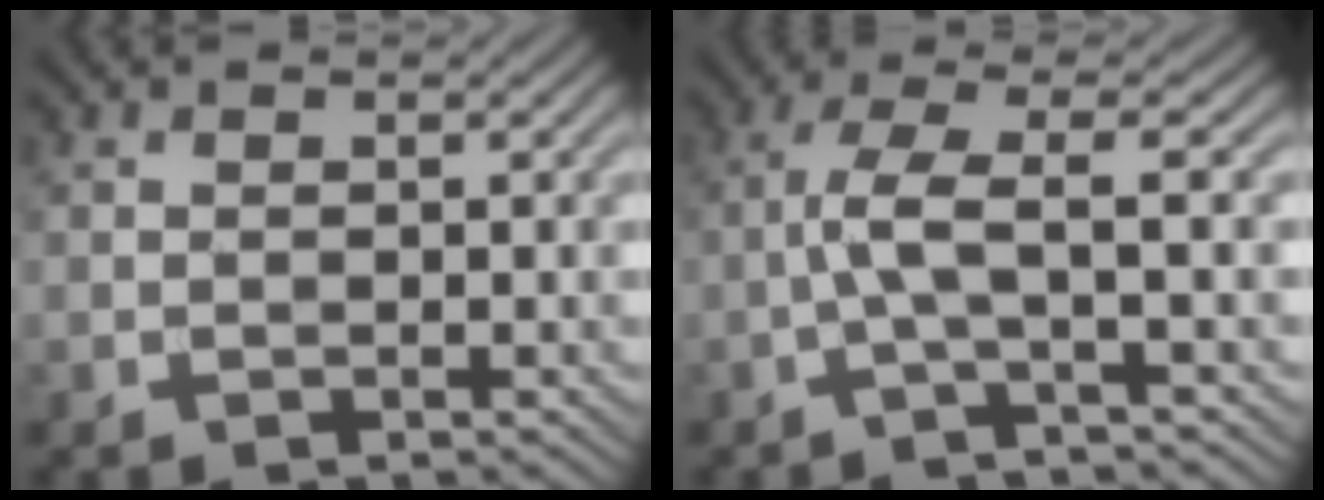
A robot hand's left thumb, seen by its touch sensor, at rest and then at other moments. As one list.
[{"total": 4.4, "force": [-0.9, 0.3, 4.3], "torque": [-0.082, 0.017, -0.035]}]